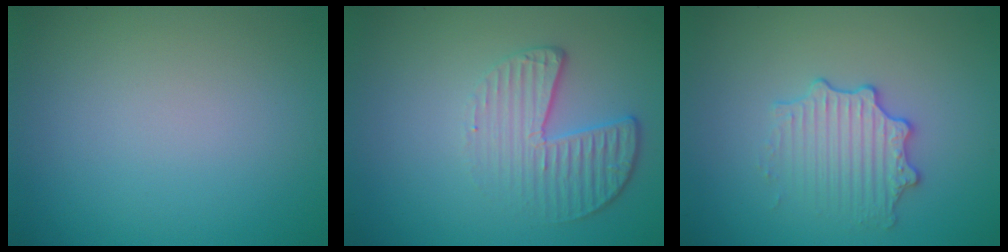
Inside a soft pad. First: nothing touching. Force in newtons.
{"total": 3.5, "press": 2.6, "slide": 2.4}
{"total": 2.9, "press": 2.8, "slide": 0.7}